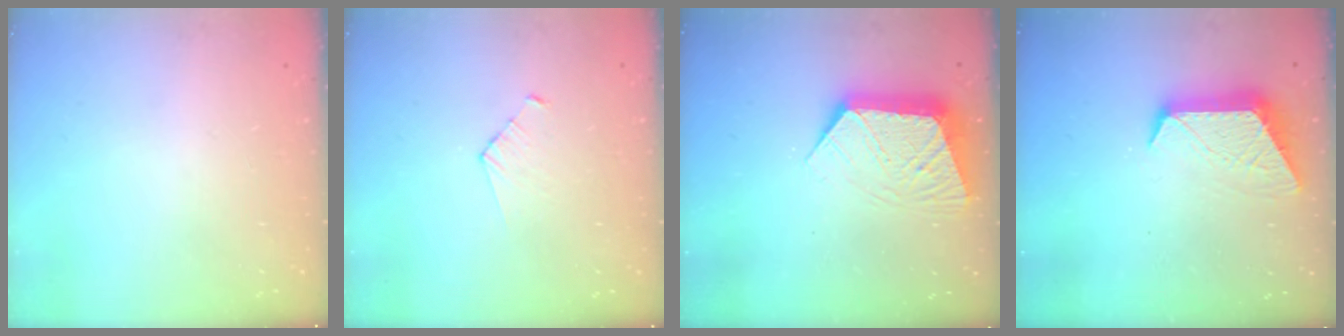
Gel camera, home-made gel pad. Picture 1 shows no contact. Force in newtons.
{"total": 2.8, "press": 2.7, "slide": 0.3}
{"total": 11.2, "press": 11.1, "slide": 0.8}
{"total": 10.6, "press": 10.6, "slide": 0.6}